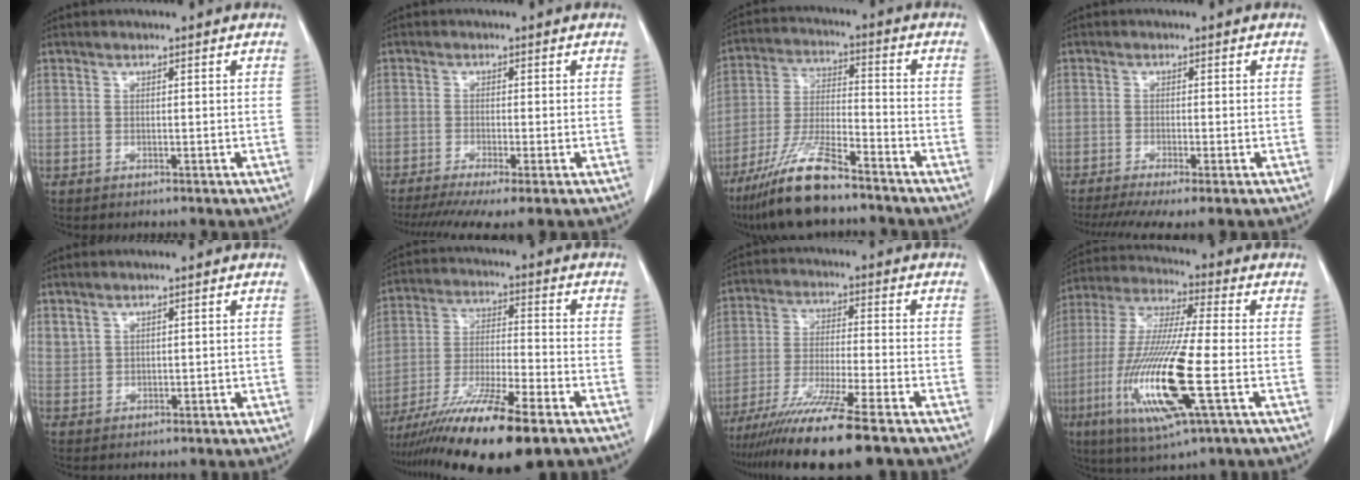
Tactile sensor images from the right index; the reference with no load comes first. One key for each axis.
{"total": 8.8, "fx": -6.4, "fy": 0.7, "fz": 6.0, "tx": -0.093, "ty": -0.014, "tz": -0.106}
{"total": 12.0, "fx": -9.3, "fy": 1.5, "fz": 7.5, "tx": -0.152, "ty": -0.023, "tz": -0.175}
{"total": 7.7, "fx": -5.7, "fy": 0.7, "fz": 5.1, "tx": -0.081, "ty": -0.012, "tz": -0.095}
{"total": 2.2, "fx": 1.9, "fy": 1.0, "fz": 0.7, "tx": -0.016, "ty": 0.006, "tz": 0.046}
{"total": 15.9, "fx": -10.9, "fy": 1.1, "fz": 11.5, "tx": -0.206, "ty": -0.040, "tz": -0.192}
{"total": 14.5, "fx": -11.1, "fy": -0.7, "fz": 9.3, "tx": -0.175, "ty": -0.048, "tz": -0.188}
{"total": 18.1, "fx": -4.9, "fy": 1.5, "fz": 17.4, "tx": -0.366, "ty": -0.024, "tz": -0.089}